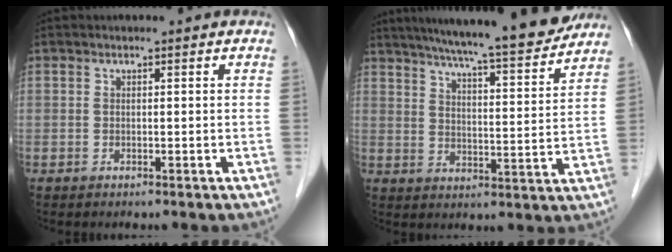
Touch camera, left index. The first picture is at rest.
{"total": 18.4, "force": [16.3, 0.7, 8.6], "torque": [-0.131, -0.009, 0.228]}